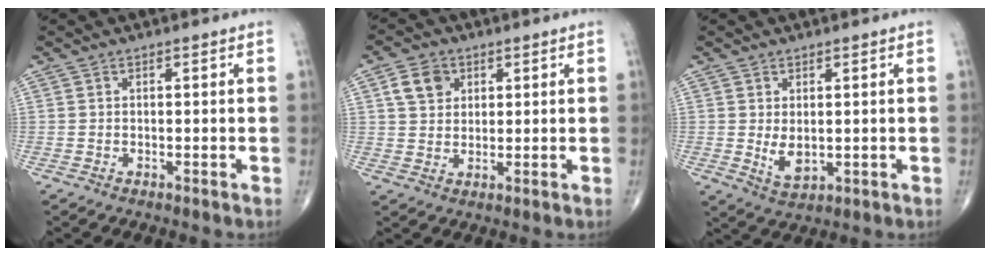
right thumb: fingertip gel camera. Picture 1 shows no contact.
{"total": 5.6, "force": [2.3, 4.3, 2.7], "torque": [-0.029, -0.004, 0.041]}
{"total": 4.0, "force": [0.2, 2.2, 3.3], "torque": [-0.050, -0.011, 0.015]}